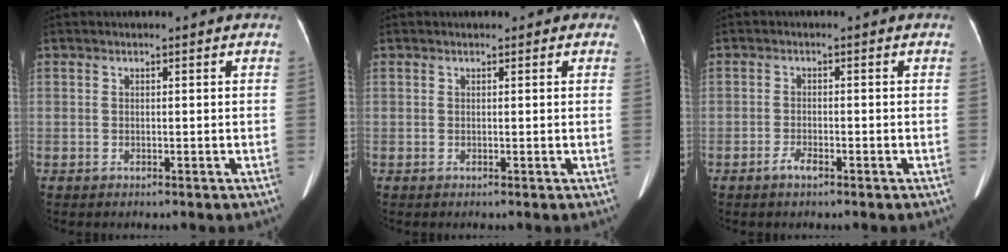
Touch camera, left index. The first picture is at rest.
{"total": 1.1, "force": [0.7, 0.8, 0.3], "torque": [0.004, 0.006, 0.001]}
{"total": 1.9, "force": [-1.3, 0.5, 1.2], "torque": [-0.028, -0.001, -0.024]}